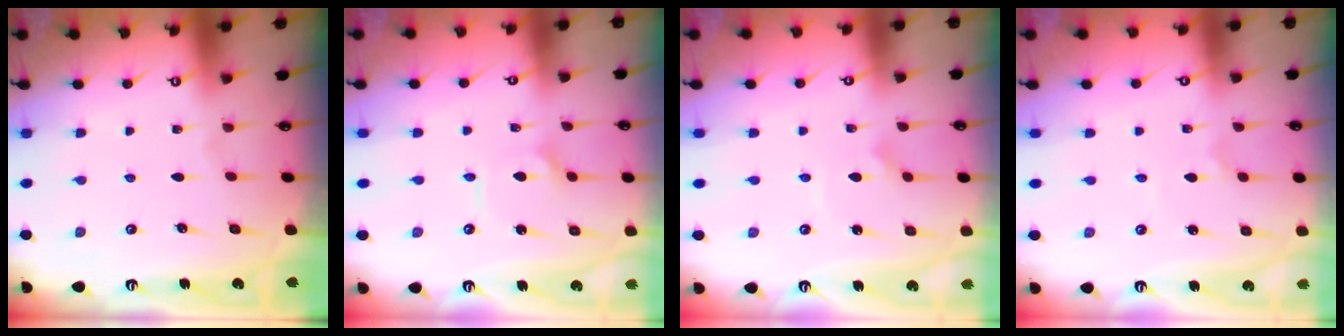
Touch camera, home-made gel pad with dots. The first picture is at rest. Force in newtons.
{"total": 2.7, "press": 2.7, "slide": 0.4}
{"total": 3.0, "press": 3.0, "slide": 0.1}
{"total": 0.8, "press": 0.7, "slide": 0.2}